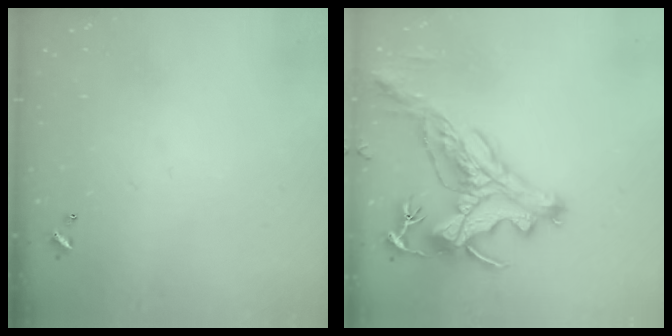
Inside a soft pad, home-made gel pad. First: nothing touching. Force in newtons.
{"total": 3.7, "press": 3.4, "slide": 1.5}